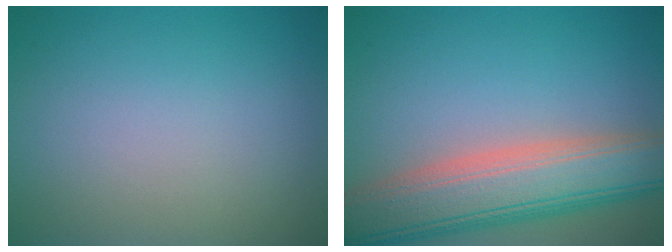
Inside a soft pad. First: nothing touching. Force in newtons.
{"total": 9.1, "press": 9.1, "slide": 0.5}